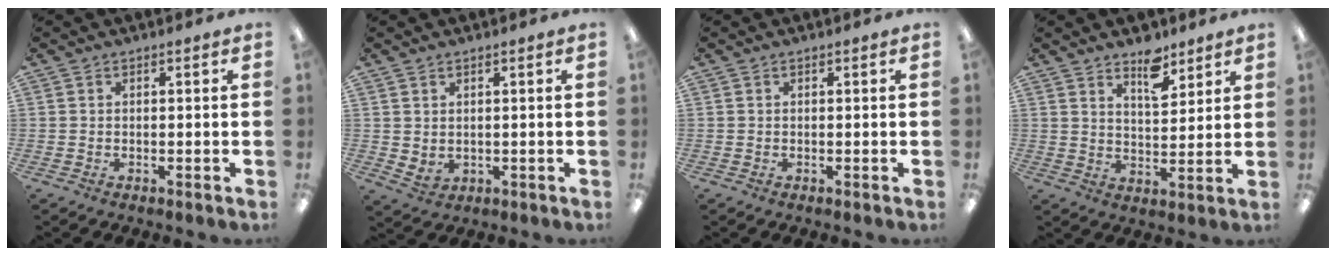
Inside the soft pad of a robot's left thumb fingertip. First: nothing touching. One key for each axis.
{"total": 2.2, "fx": 1.8, "fy": 1.2, "fz": 0.5, "tx": -0.006, "ty": -0.011, "tz": 0.032}
{"total": 0.0}
{"total": 8.0, "fx": 5.9, "fy": 3.6, "fz": 4.0, "tx": -0.039, "ty": -0.040, "tz": 0.099}